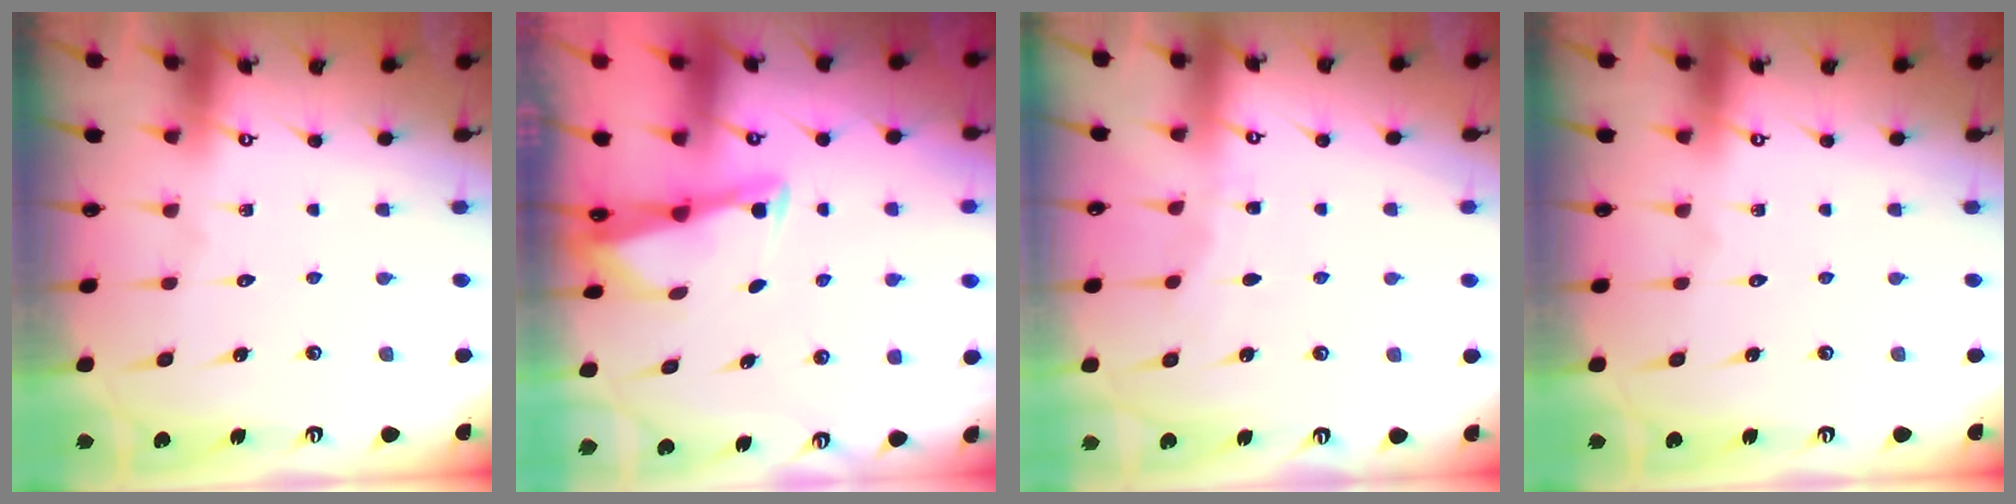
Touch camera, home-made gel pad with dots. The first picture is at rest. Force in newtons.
{"total": 2.5, "press": 2.5, "slide": 0.1}
{"total": 2.7, "press": 2.6, "slide": 0.5}
{"total": 0.0}